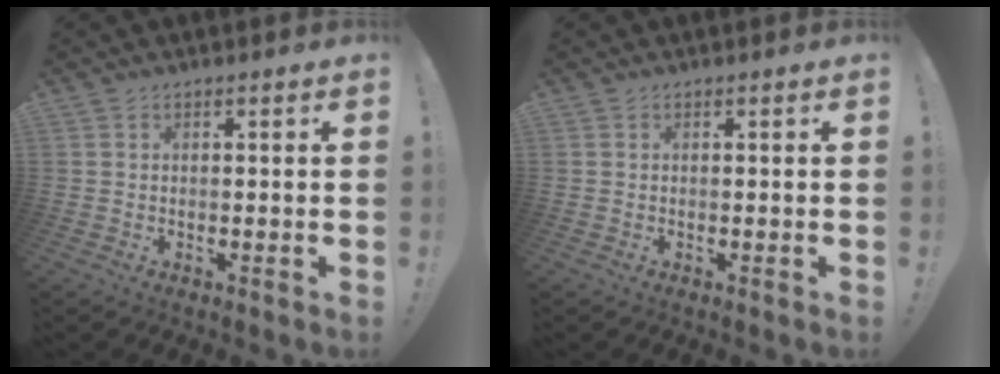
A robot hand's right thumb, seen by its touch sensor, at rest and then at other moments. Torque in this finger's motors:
{"motor_torque": [-0.01, -0.01, 0.02, -0.01, 0.00]}